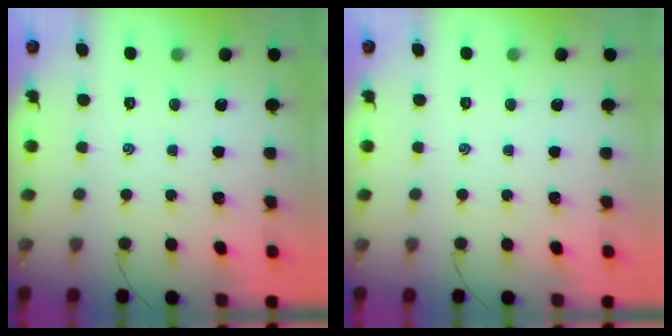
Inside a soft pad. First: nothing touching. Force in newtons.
{"total": 0.0}